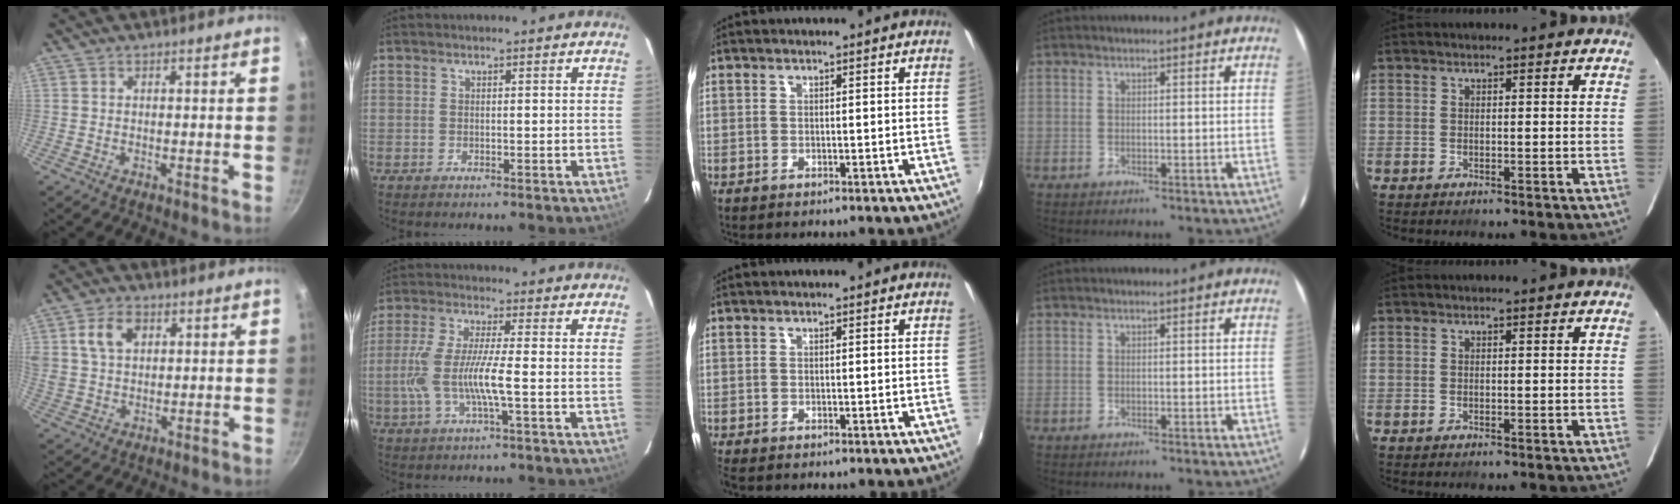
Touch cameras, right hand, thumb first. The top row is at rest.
{"thumb": {"total": 7.8, "force": [2.8, 5.5, 4.8], "torque": [-0.076, 0.001, 0.049]}, "index": {"total": 9.9, "force": [-2.3, 0.7, 9.6], "torque": [-0.201, -0.005, -0.041]}, "middle": {"total": 0.8, "force": [-0.6, 0.3, 0.4], "torque": [-0.010, -0.005, -0.012]}}